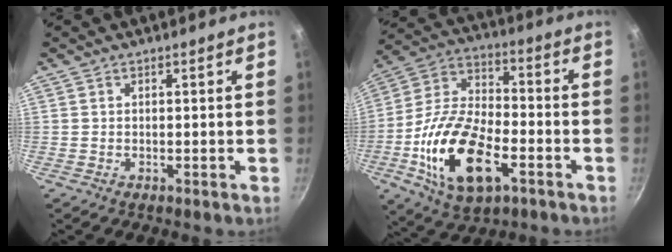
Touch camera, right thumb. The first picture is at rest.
{"total": 20.4, "force": [-7.1, 10.3, 16.1], "torque": [-0.299, 0.026, -0.124]}